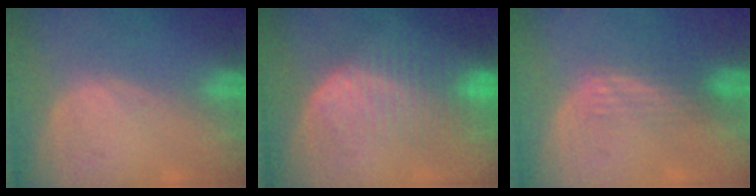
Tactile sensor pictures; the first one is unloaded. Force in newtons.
{"total": 7.9, "press": 7.4, "slide": 2.5}
{"total": 2.9, "press": 2.5, "slide": 1.5}